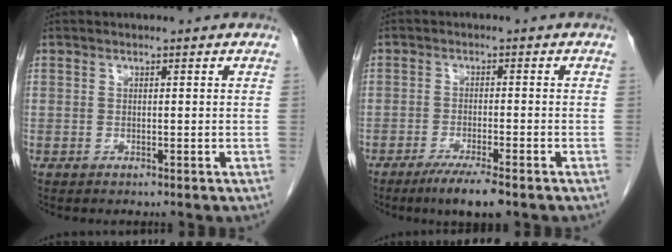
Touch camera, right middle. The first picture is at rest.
{"total": 5.8, "force": [-4.0, 0.3, 4.2], "torque": [-0.072, -0.015, -0.067]}